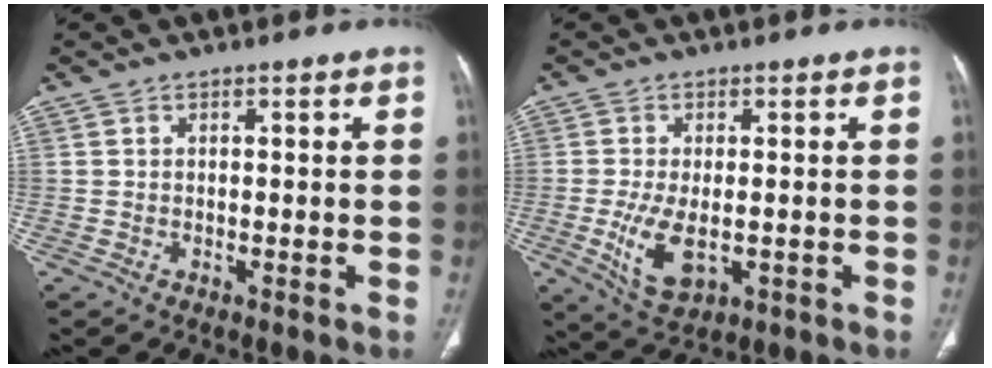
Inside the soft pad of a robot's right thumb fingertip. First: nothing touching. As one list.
[{"total": 7.7, "force": [-1.8, 3.9, 6.4], "torque": [-0.125, -0.013, -0.022]}]